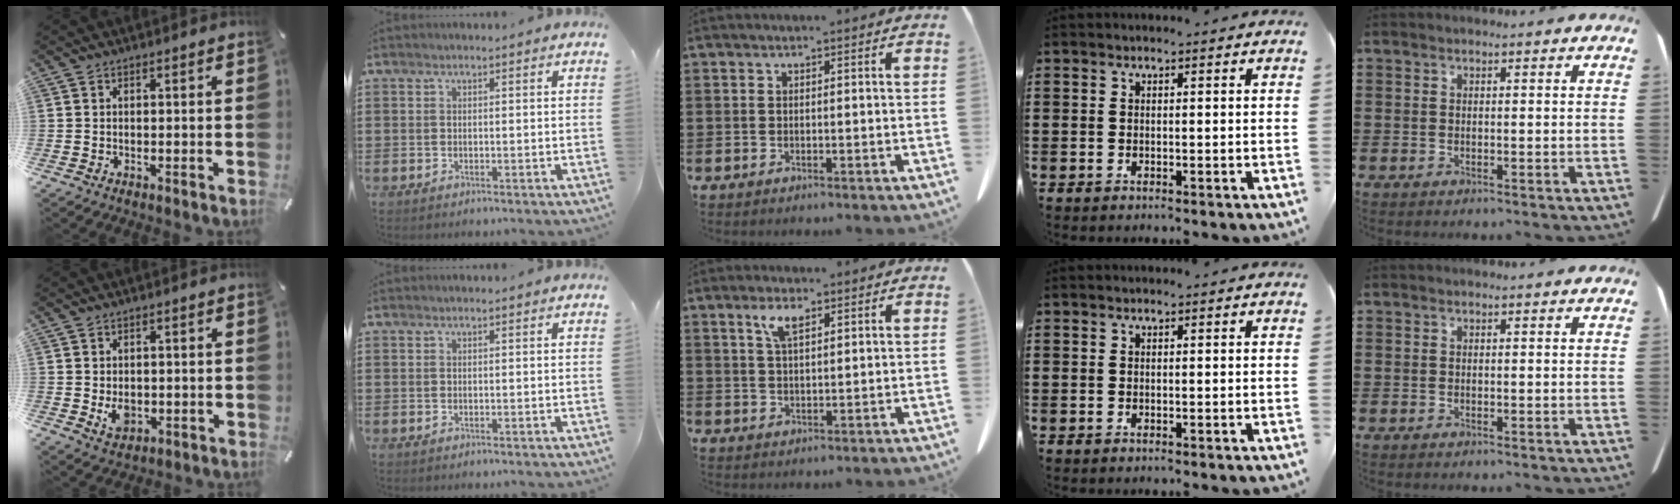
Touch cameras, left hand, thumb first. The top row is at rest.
{"thumb": {"total": 4.0, "force": [-0.5, 3.1, 2.6], "torque": [-0.044, -0.002, -0.009]}, "middle": {"total": 4.1, "force": [2.2, 1.3, 3.2], "torque": [-0.071, 0.005, 0.040]}}